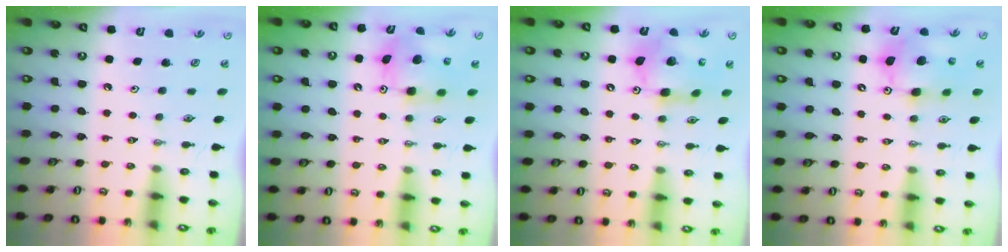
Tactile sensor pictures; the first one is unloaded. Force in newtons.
{"total": 7.4, "press": 7.4, "slide": 0.4}
{"total": 12.4, "press": 12.3, "slide": 1.2}
{"total": 11.6, "press": 11.4, "slide": 2.5}